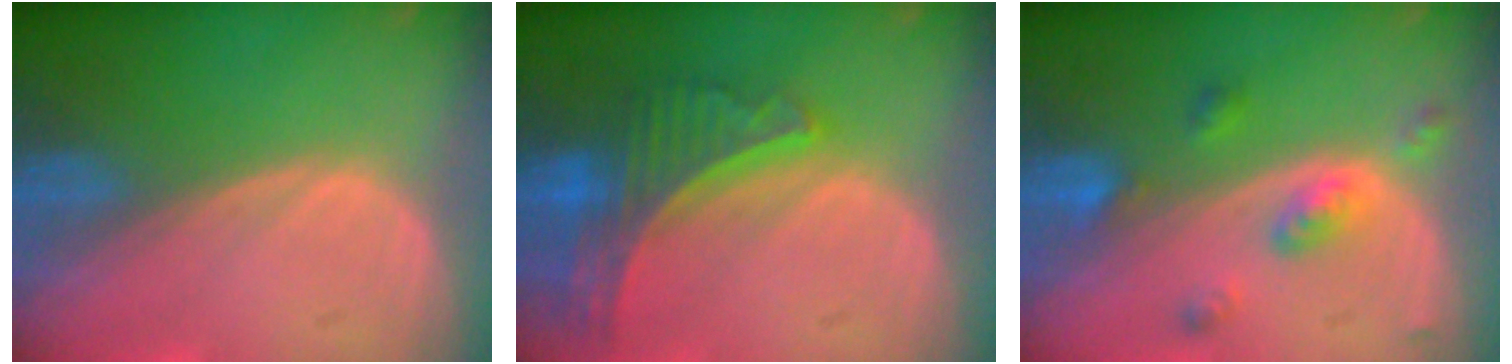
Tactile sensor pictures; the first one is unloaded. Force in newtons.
{"total": 8.5, "press": 7.4, "slide": 4.3}
{"total": 5.2, "press": 4.5, "slide": 2.5}